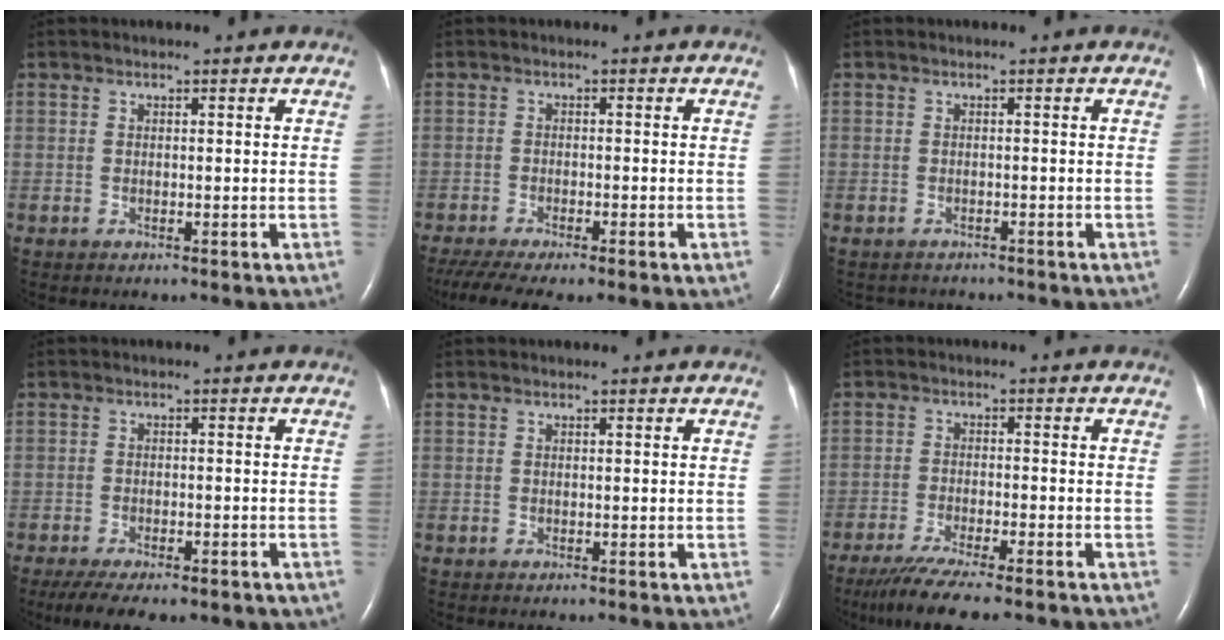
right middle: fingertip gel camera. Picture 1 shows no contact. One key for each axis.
{"total": 9.5, "fx": -7.1, "fy": 1.8, "fz": 6.1, "tx": -0.108, "ty": -0.013, "tz": -0.113}
{"total": 2.6, "fx": -2.4, "fy": 1.0, "fz": 0.2, "tx": -0.008, "ty": -0.004, "tz": -0.029}
{"total": 12.2, "fx": -8.8, "fy": 4.6, "fz": 7.0, "tx": -0.122, "ty": -0.009, "tz": -0.119}
{"total": 0.0}
{"total": 10.9, "fx": -8.9, "fy": 0.8, "fz": 6.2, "tx": -0.101, "ty": -0.027, "tz": -0.139}